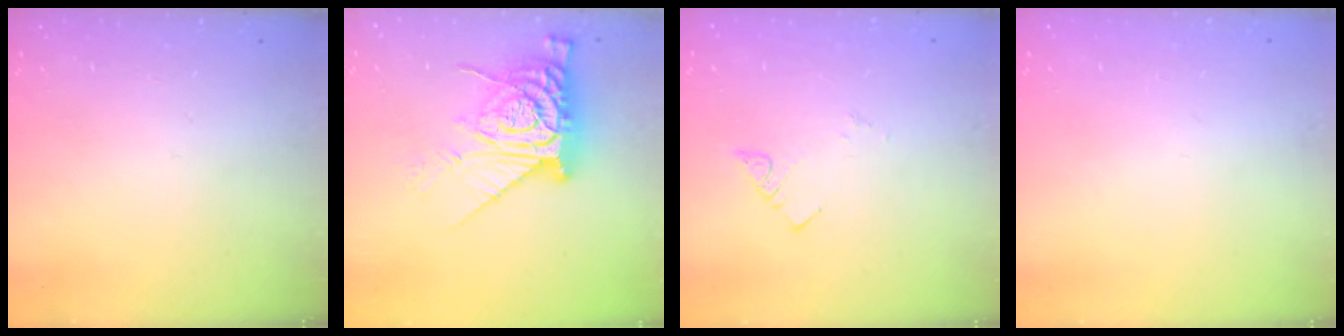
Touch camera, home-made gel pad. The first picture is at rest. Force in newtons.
{"total": 13.0, "press": 12.9, "slide": 1.0}
{"total": 1.9, "press": 1.9, "slide": 0.1}
{"total": 0.7, "press": 0.6, "slide": 0.1}